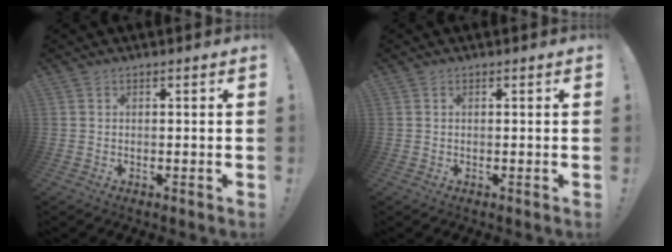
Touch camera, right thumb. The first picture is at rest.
{"total": 0.0}